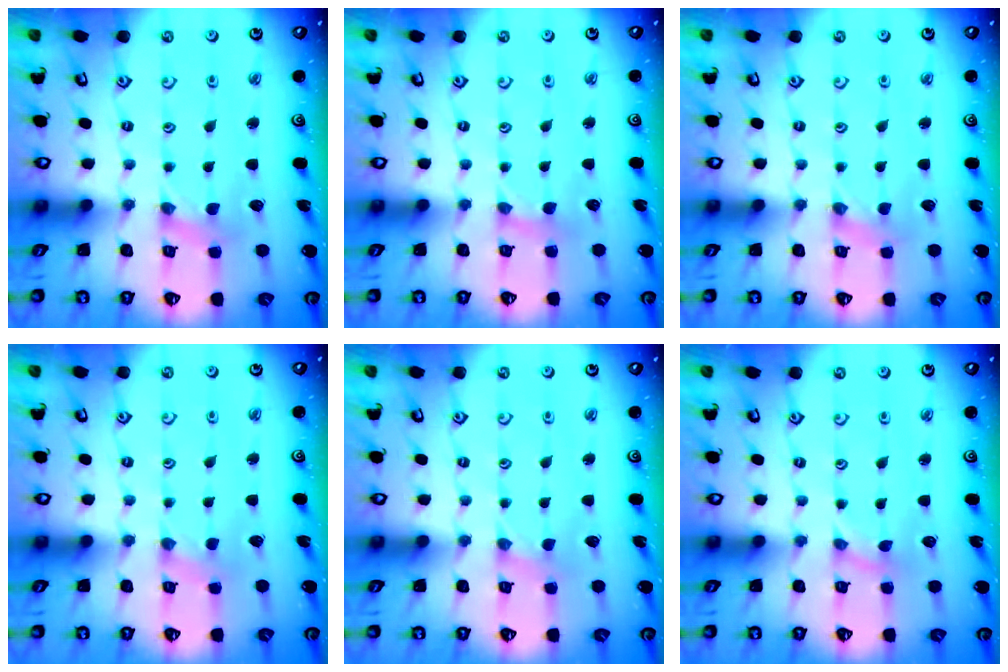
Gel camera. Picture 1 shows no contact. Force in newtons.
{"total": 2.9, "press": 2.9, "slide": 0.4}
{"total": 0.0}
{"total": 0.0}
{"total": 0.0}
{"total": 0.0}